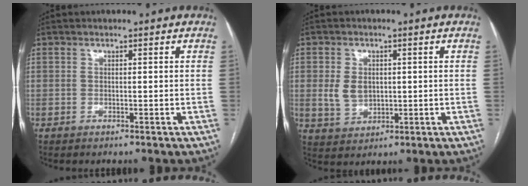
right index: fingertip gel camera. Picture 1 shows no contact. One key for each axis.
{"total": 4.8, "fx": 0.5, "fy": 3.6, "fz": 3.2, "tx": -0.064, "ty": 0.007, "tz": 0.020}